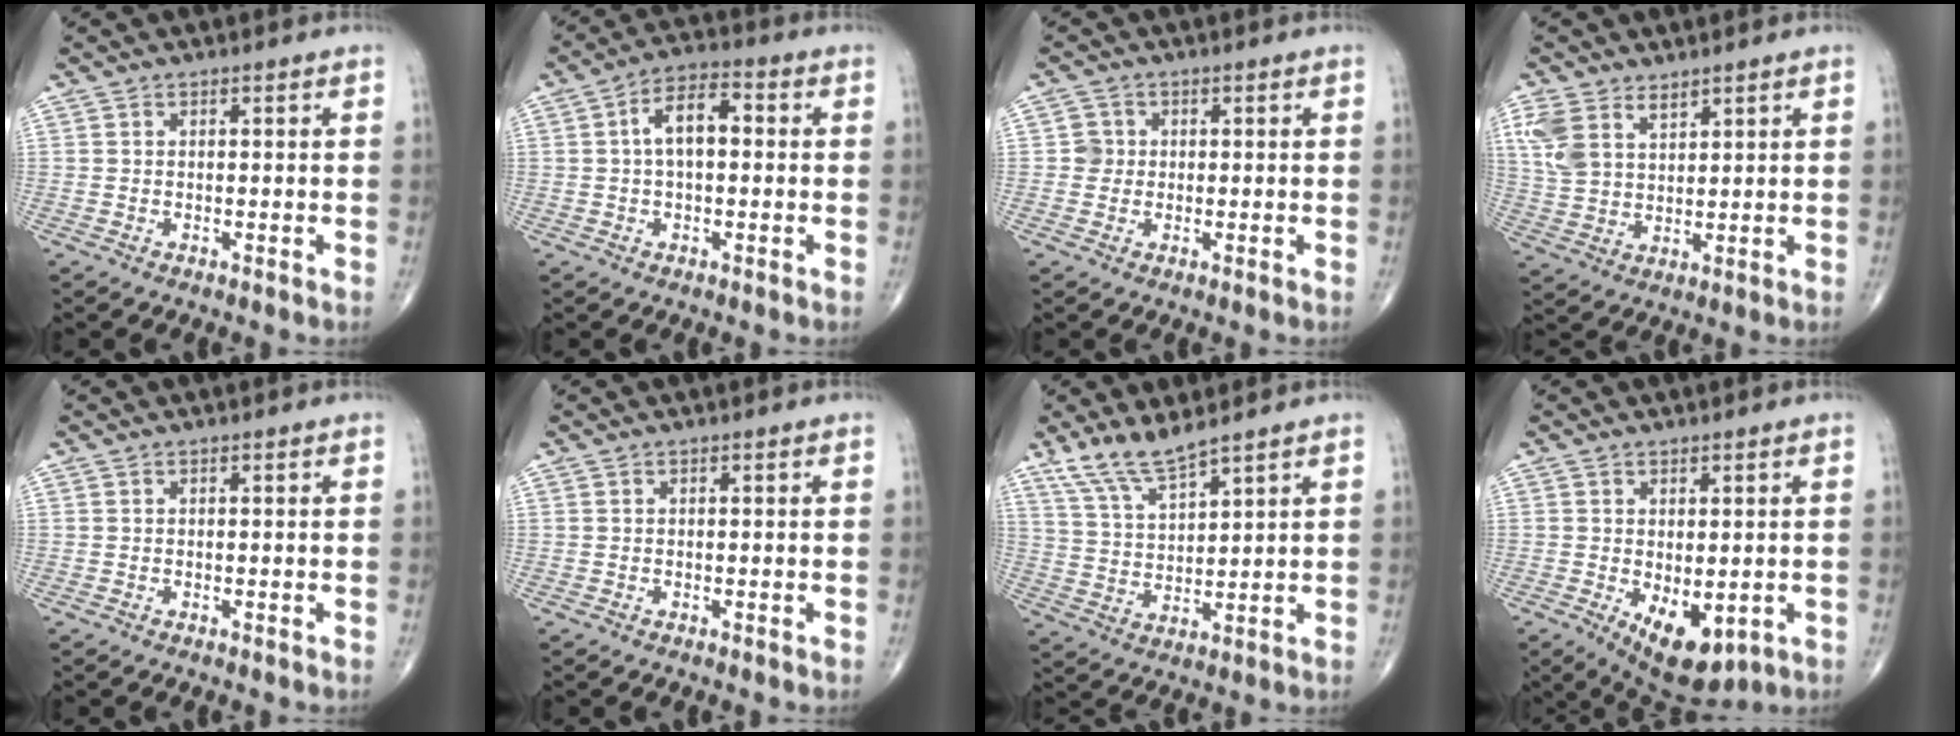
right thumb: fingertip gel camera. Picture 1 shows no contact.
{"total": 7.9, "force": [0.8, 4.1, 6.7], "torque": [-0.112, 0.027, 0.006]}
{"total": 2.4, "force": [0.1, 2.4, 0.3], "torque": [0.012, 0.006, -0.003]}
{"total": 8.0, "force": [4.4, 4.7, 4.7], "torque": [-0.091, -0.010, 0.099]}
{"total": 0.0}
{"total": 0.0}
{"total": 7.9, "force": [6.4, 1.5, 4.4], "torque": [-0.089, -0.036, 0.137]}
{"total": 9.7, "force": [-2.6, 5.0, 7.9], "torque": [-0.100, -0.012, -0.021]}